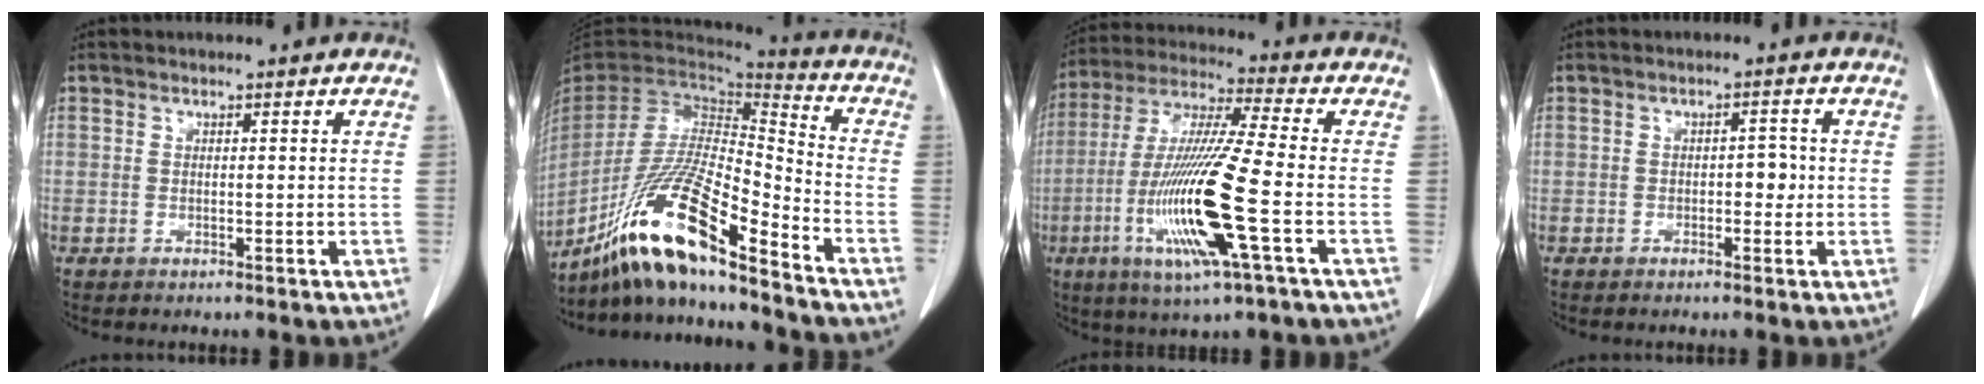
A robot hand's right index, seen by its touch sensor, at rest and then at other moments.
{"total": 18.9, "force": [-13.8, 1.1, 12.8], "torque": [-0.267, -0.024, -0.260]}
{"total": 17.0, "force": [-4.7, 0.1, 16.4], "torque": [-0.336, -0.017, -0.091]}
{"total": 2.3, "force": [-0.1, 1.3, 1.9], "torque": [-0.015, 0.008, 0.000]}